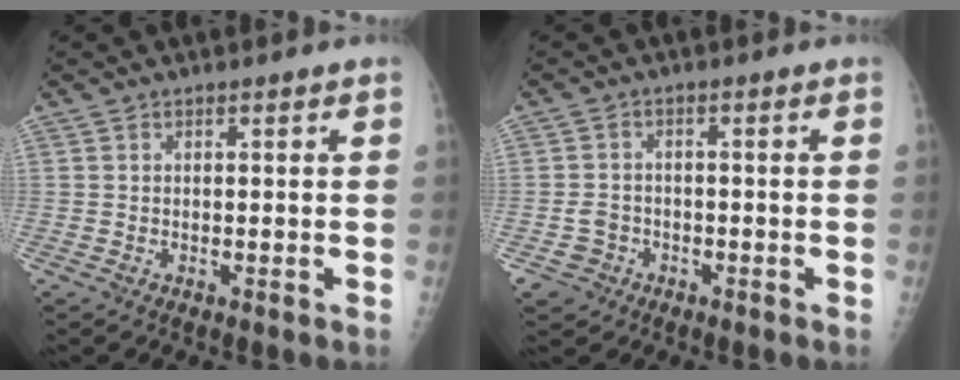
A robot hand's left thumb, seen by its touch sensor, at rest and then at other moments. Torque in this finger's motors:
{"motor_torque": [-0.02, 0.02, 0.09, 0.08, 0.00]}